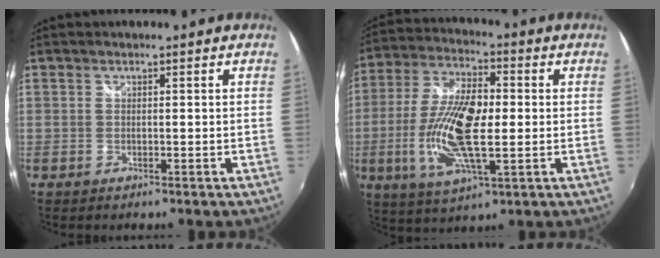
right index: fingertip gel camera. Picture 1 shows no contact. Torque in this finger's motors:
{"motor_torque": [1.23, 0.91, 0.79, 0.19]}